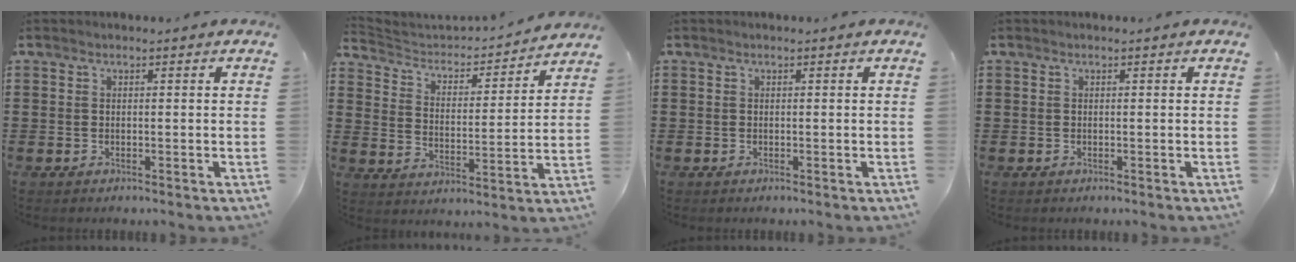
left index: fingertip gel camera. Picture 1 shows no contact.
{"total": 2.7, "force": [2.5, 1.0, 0.3], "torque": [-0.026, -0.027, 0.033]}
{"total": 0.0}
{"total": 0.0}